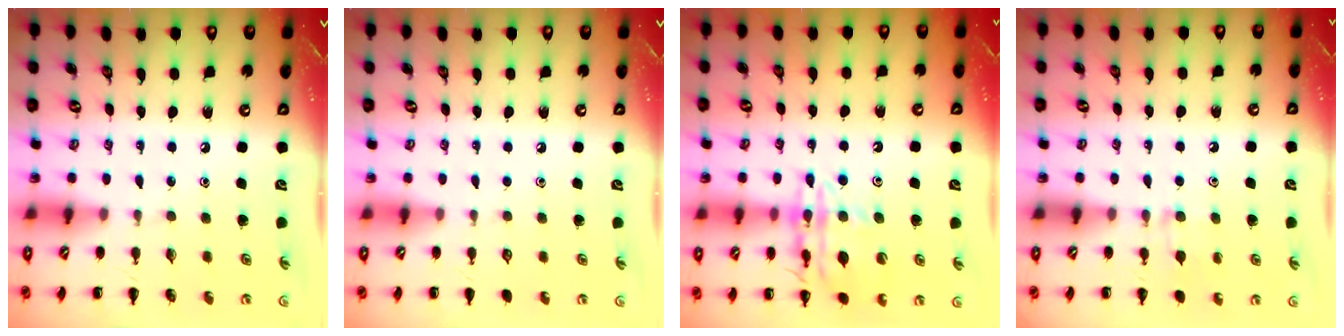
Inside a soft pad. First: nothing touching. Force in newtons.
{"total": 0.0}
{"total": 13.8, "press": 13.8, "slide": 1.4}
{"total": 7.0, "press": 6.7, "slide": 2.2}